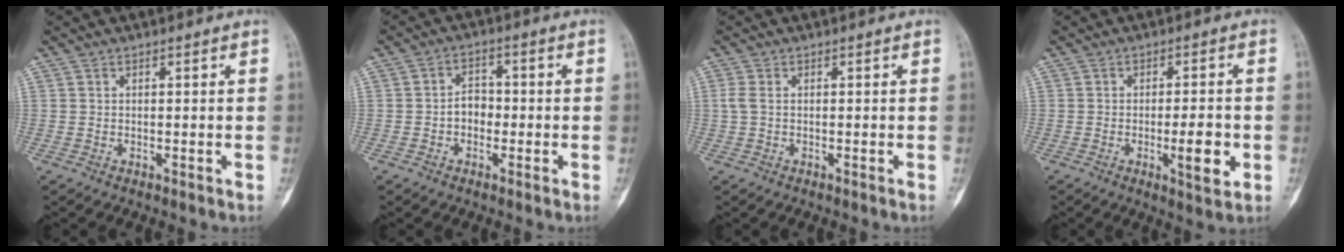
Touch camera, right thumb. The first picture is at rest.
{"total": 4.0, "force": [-1.0, 3.1, 2.4], "torque": [-0.022, 0.019, -0.024]}
{"total": 1.7, "force": [-0.1, 0.8, 1.5], "torque": [-0.046, 0.000, -0.001]}
{"total": 6.8, "force": [-1.6, 1.8, 6.4], "torque": [-0.093, -0.003, -0.019]}